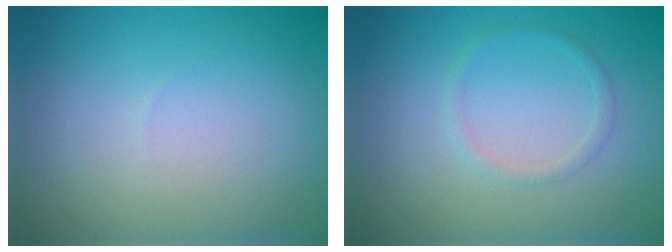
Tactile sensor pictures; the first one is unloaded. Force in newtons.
{"total": 1.0, "press": 1.0, "slide": 0.1}